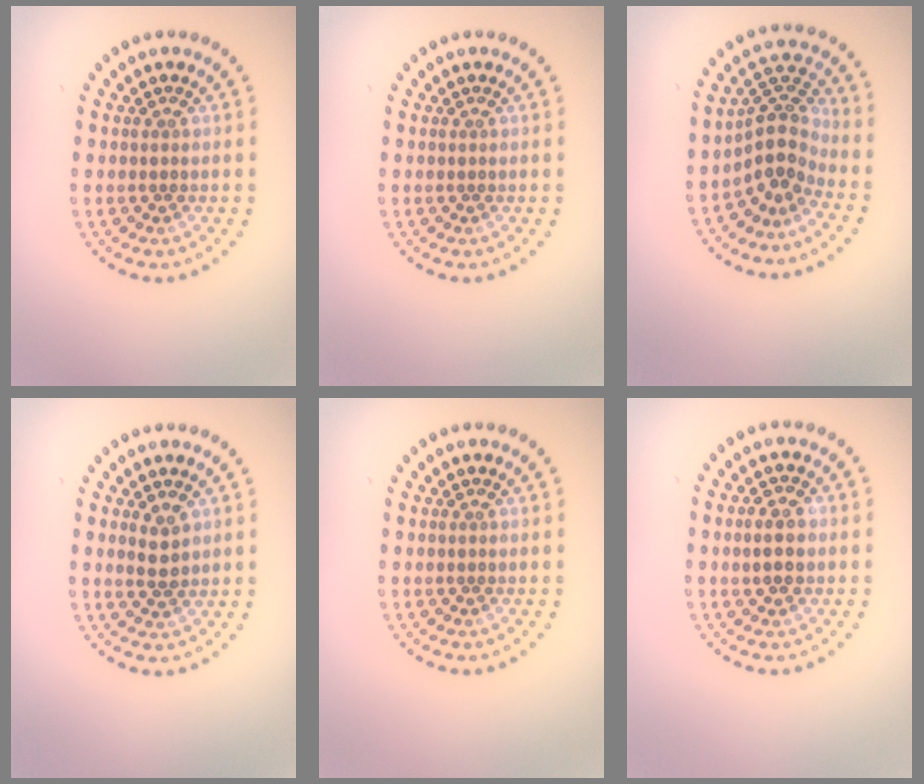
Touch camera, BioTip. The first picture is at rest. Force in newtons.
{"total": 0.0}
{"total": 3.8, "press": 2.7, "slide": 2.7}
{"total": 1.9, "press": 1.8, "slide": 0.6}
{"total": 0.0}
{"total": 2.2, "press": 2.1, "slide": 0.1}